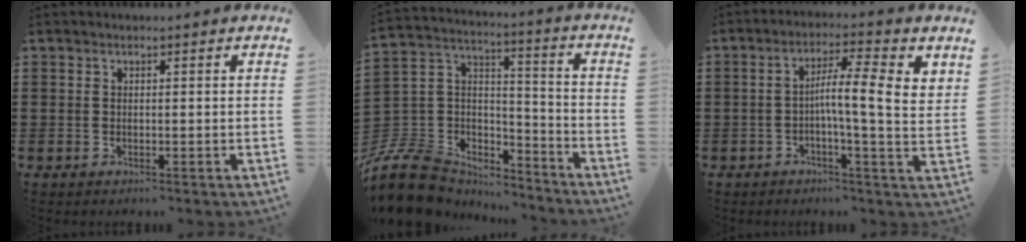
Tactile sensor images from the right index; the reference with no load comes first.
{"total": 10.6, "force": [-8.2, 6.2, 2.8], "torque": [-0.097, 0.013, -0.161]}
{"total": 7.0, "force": [1.0, 0.8, 6.9], "torque": [-0.118, -0.013, 0.009]}